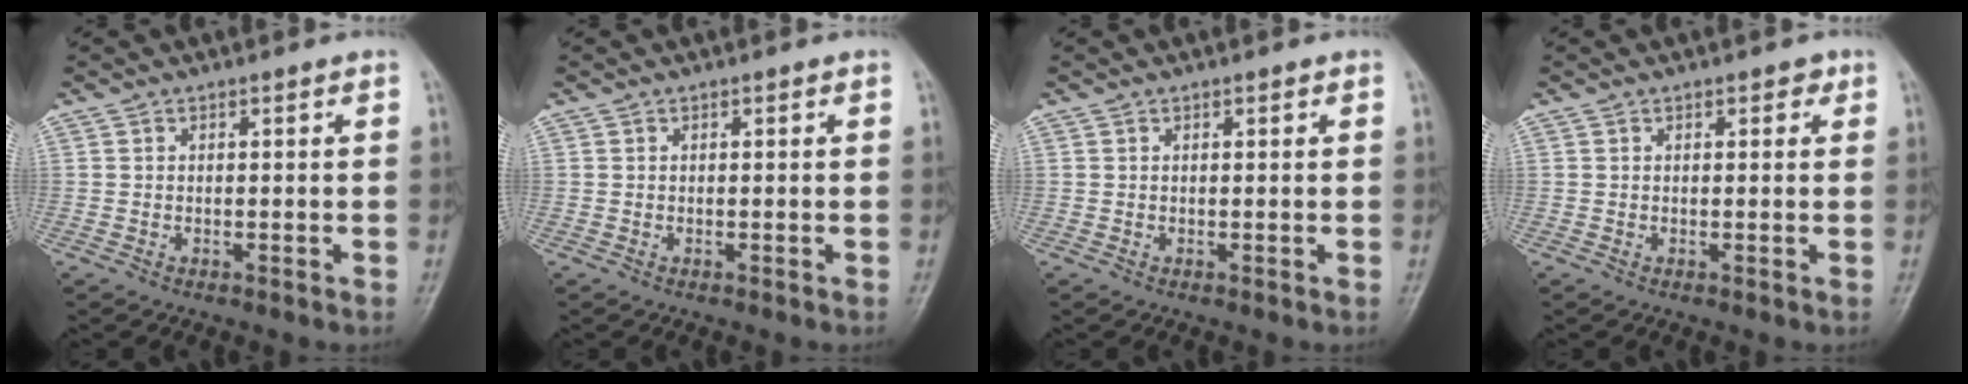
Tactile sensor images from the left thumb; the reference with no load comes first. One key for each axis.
{"total": 0.0}
{"total": 0.7, "fx": 0.4, "fy": 0.4, "fz": 0.5, "tx": -0.002, "ty": -0.001, "tz": 0.004}
{"total": 1.7, "fx": 0.8, "fy": 1.1, "fz": 1.1, "tx": 0.002, "ty": 0.000, "tz": 0.007}